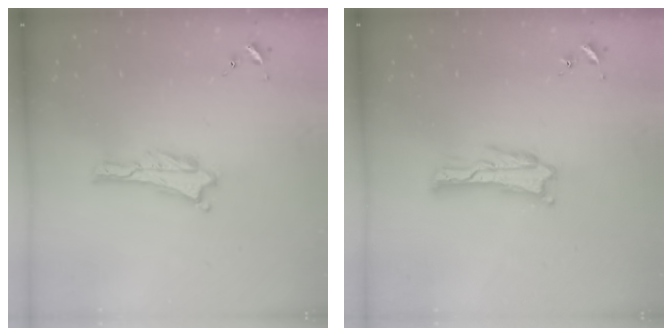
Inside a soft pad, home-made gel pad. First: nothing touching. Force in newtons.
{"total": 2.8, "press": 2.7, "slide": 0.4}